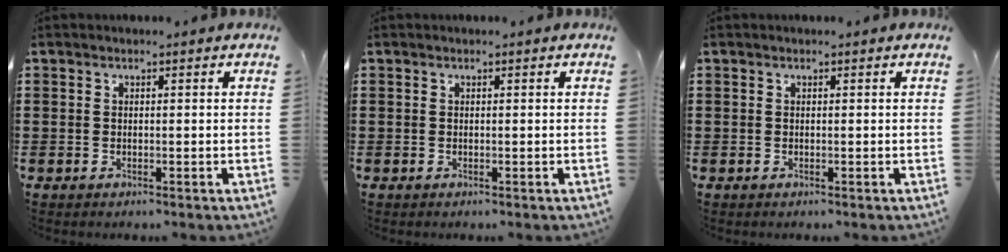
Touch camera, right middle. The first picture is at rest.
{"total": 0.0}
{"total": 0.0}